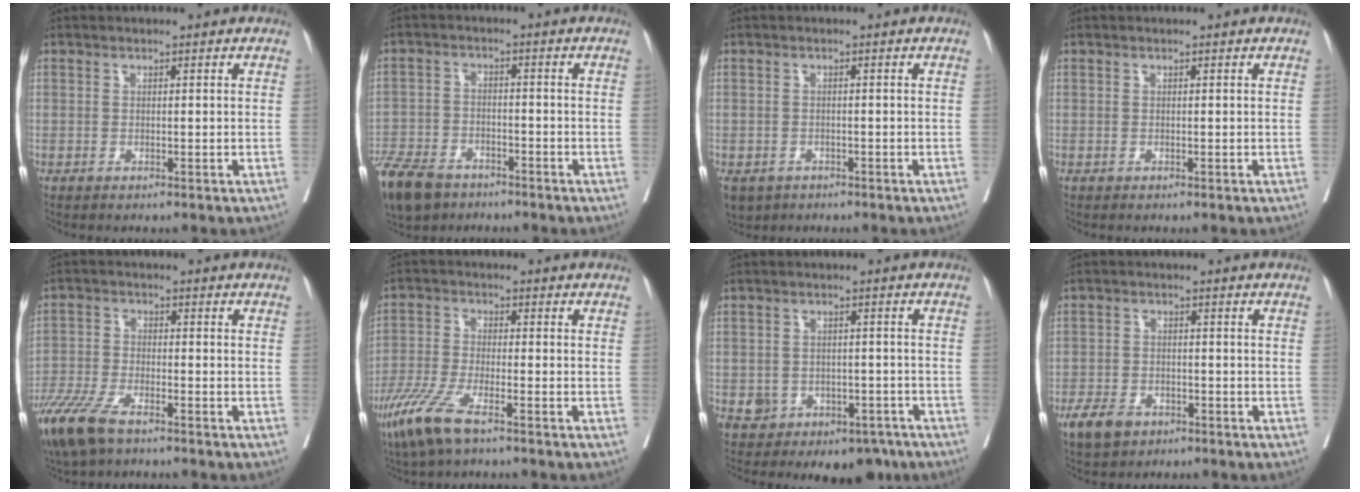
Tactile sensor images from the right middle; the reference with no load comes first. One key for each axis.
{"total": 11.6, "fx": -8.7, "fy": 5.8, "fz": 5.2, "tx": -0.117, "ty": -0.015, "tz": -0.150}
{"total": 5.2, "fx": -3.3, "fy": 3.8, "fz": 1.4, "tx": -0.026, "ty": -0.001, "tz": -0.049}
{"total": 0.0}
{"total": 9.0, "fx": -6.4, "fy": 2.6, "fz": 5.7, "tx": -0.117, "ty": -0.019, "tz": -0.121}
{"total": 8.2, "fx": -5.3, "fy": 1.5, "fz": 6.1, "tx": -0.135, "ty": -0.019, "tz": -0.102}
{"total": 8.3, "fx": -4.4, "fy": 6.4, "fz": 2.7, "tx": -0.031, "ty": 0.021, "tz": -0.047}
{"total": 5.1, "fx": -3.2, "fy": 3.2, "fz": 2.4, "tx": -0.046, "ty": -0.001, "tz": -0.052}